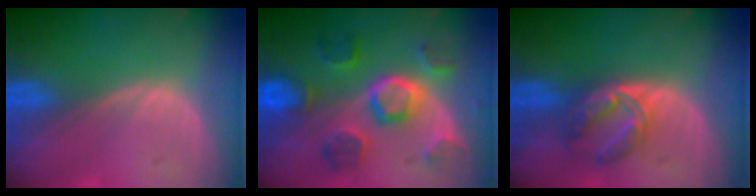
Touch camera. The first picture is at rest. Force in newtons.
{"total": 9.1, "press": 9.0, "slide": 1.4}
{"total": 5.8, "press": 5.5, "slide": 1.8}